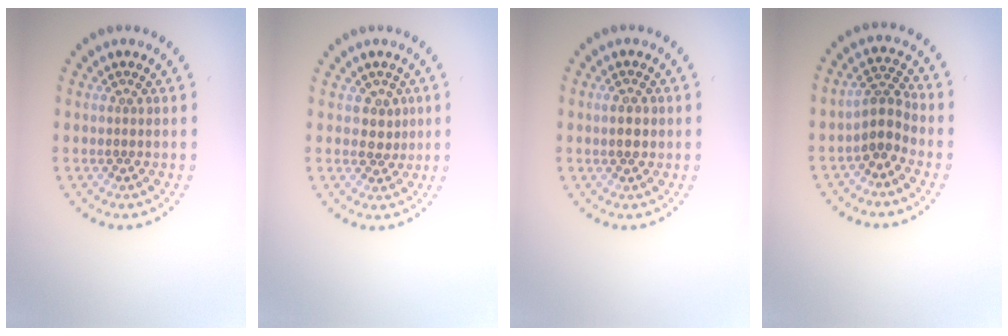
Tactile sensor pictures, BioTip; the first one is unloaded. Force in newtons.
{"total": 1.6, "press": 1.3, "slide": 0.9}
{"total": 1.5, "press": 1.5, "slide": 0.0}
{"total": 2.5, "press": 2.0, "slide": 1.6}